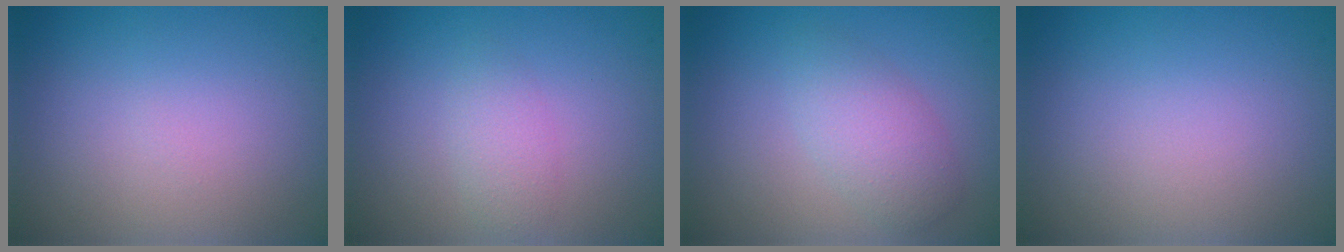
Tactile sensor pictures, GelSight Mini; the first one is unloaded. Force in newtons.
{"total": 1.8, "press": 1.8, "slide": 0.1}
{"total": 2.9, "press": 2.9, "slide": 0.2}
{"total": 0.0}